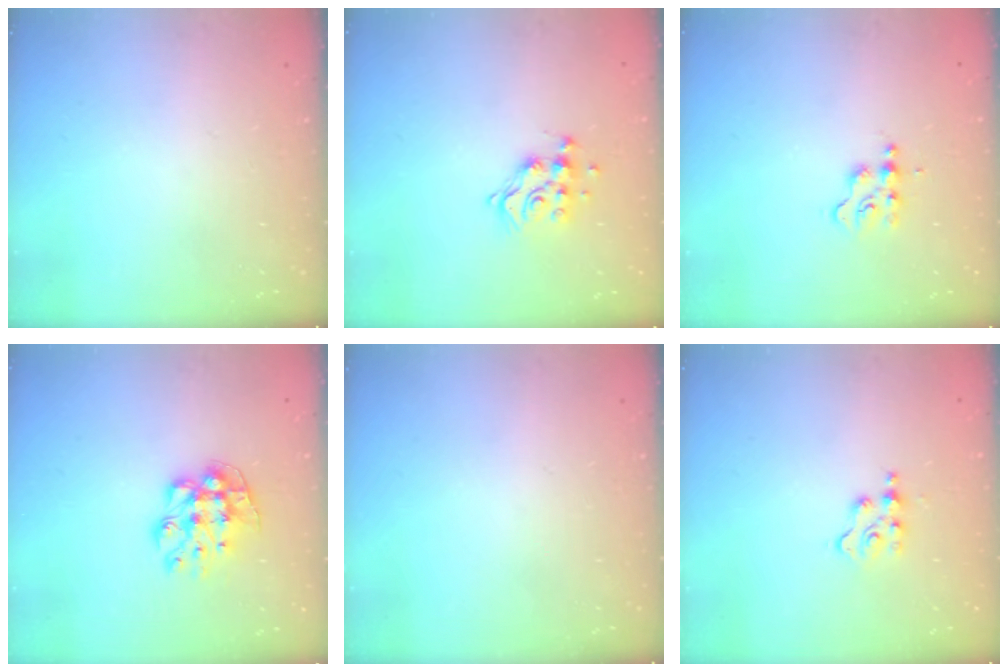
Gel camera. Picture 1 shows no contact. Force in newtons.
{"total": 11.2, "press": 11.1, "slide": 0.9}
{"total": 3.0, "press": 3.0, "slide": 0.4}
{"total": 9.4, "press": 9.4, "slide": 0.5}
{"total": 0.0}
{"total": 3.5, "press": 3.5, "slide": 0.4}